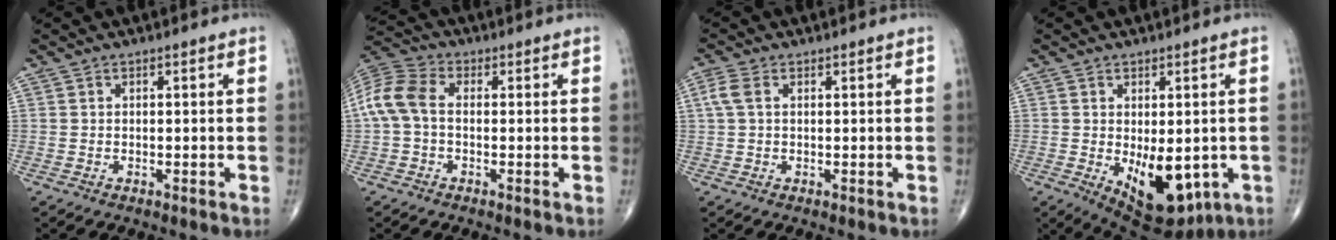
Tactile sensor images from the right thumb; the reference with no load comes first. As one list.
[{"total": 8.8, "force": [-0.1, 5.7, 6.7], "torque": [-0.144, 0.024, -0.013]}, {"total": 3.1, "force": [0.8, 1.9, 2.4], "torque": [-0.070, 0.014, 0.016]}, {"total": 12.9, "force": [-3.0, 6.9, 10.5], "torque": [-0.127, -0.015, -0.021]}]